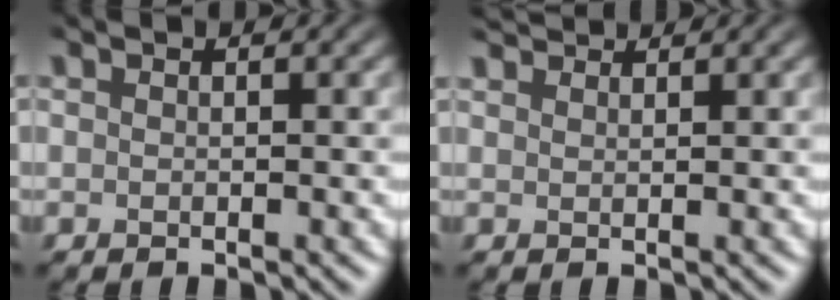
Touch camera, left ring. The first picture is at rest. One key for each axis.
{"total": 2.9, "fx": 2.8, "fy": 0.3, "fz": 0.7, "tx": -0.013, "ty": 0.005, "tz": 0.037}